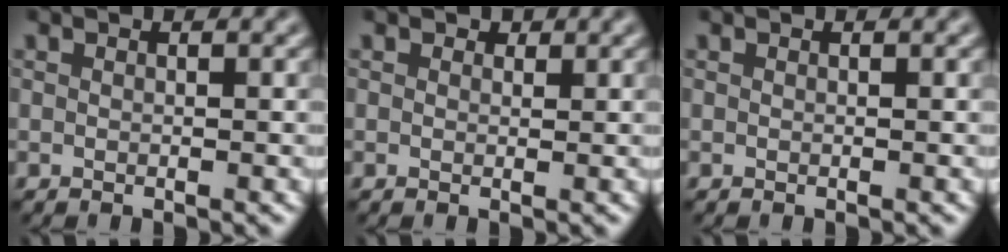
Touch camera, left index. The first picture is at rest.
{"total": 0.6, "force": [0.4, 0.4, 0.2], "torque": [-0.001, -0.003, 0.003]}
{"total": 0.0}